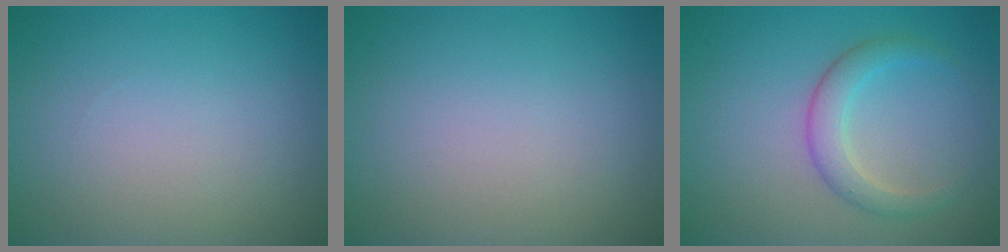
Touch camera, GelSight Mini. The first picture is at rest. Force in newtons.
{"total": 0.0}
{"total": 2.7, "press": 2.7, "slide": 0.2}